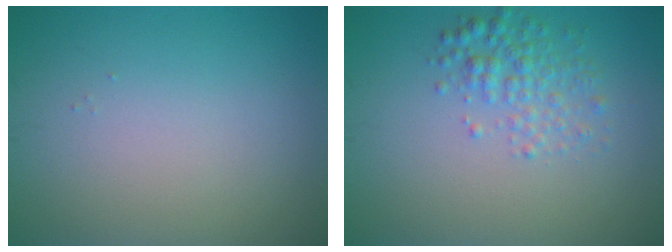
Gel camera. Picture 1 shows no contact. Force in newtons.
{"total": 2.7, "press": 2.7, "slide": 0.1}